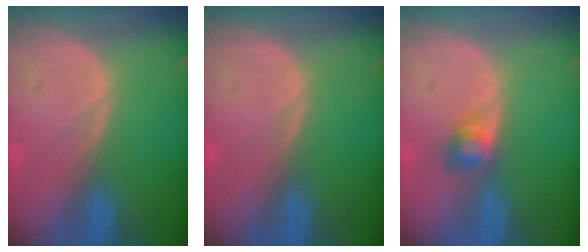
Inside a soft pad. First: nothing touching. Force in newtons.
{"total": 0.0}
{"total": 2.6, "press": 2.6, "slide": 0.1}